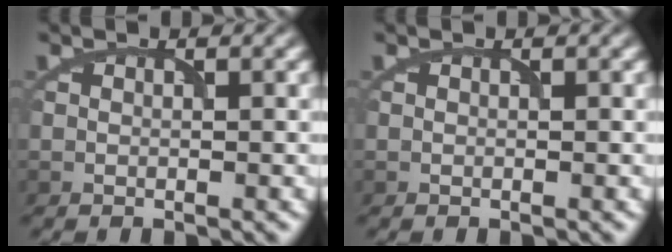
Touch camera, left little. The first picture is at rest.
{"total": 0.0}